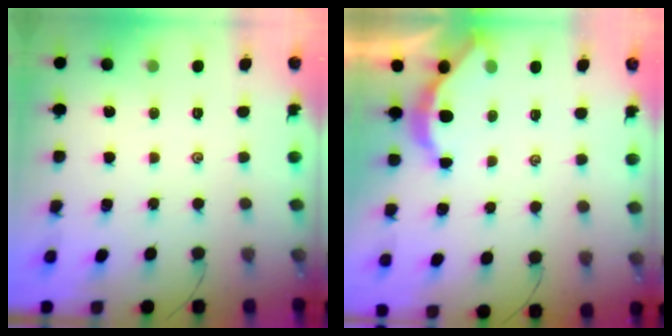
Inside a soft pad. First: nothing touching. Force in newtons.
{"total": 3.1, "press": 3.1, "slide": 0.2}